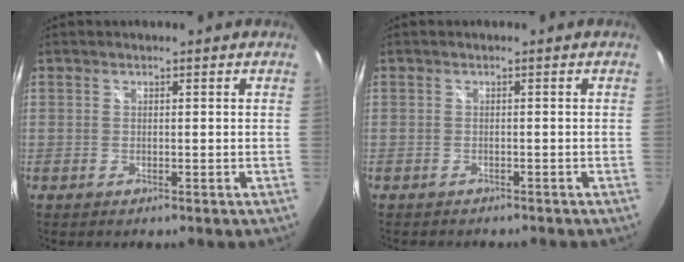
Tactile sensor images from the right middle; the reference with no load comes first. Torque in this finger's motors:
{"motor_torque": [1.07, -1.07, 0.08, 0.08]}